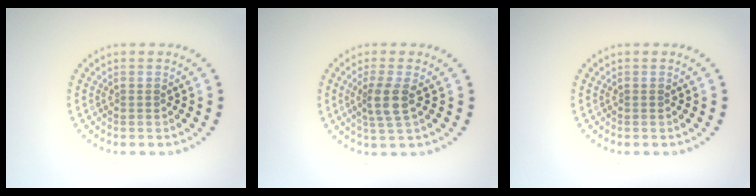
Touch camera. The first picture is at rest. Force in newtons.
{"total": 2.6, "press": 2.2, "slide": 1.5}
{"total": 0.0}